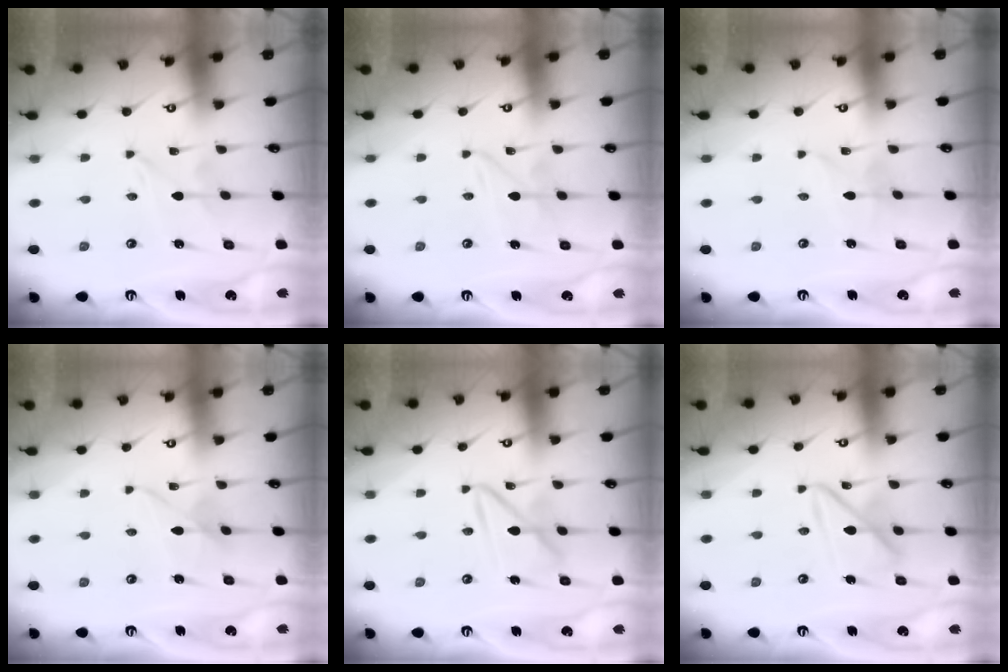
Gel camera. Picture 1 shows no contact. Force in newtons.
{"total": 2.2, "press": 2.2, "slide": 0.1}
{"total": 1.6, "press": 1.6, "slide": 0.2}
{"total": 3.7, "press": 3.7, "slide": 0.4}
{"total": 10.3, "press": 10.3, "slide": 1.0}
{"total": 12.1, "press": 12.1, "slide": 1.1}